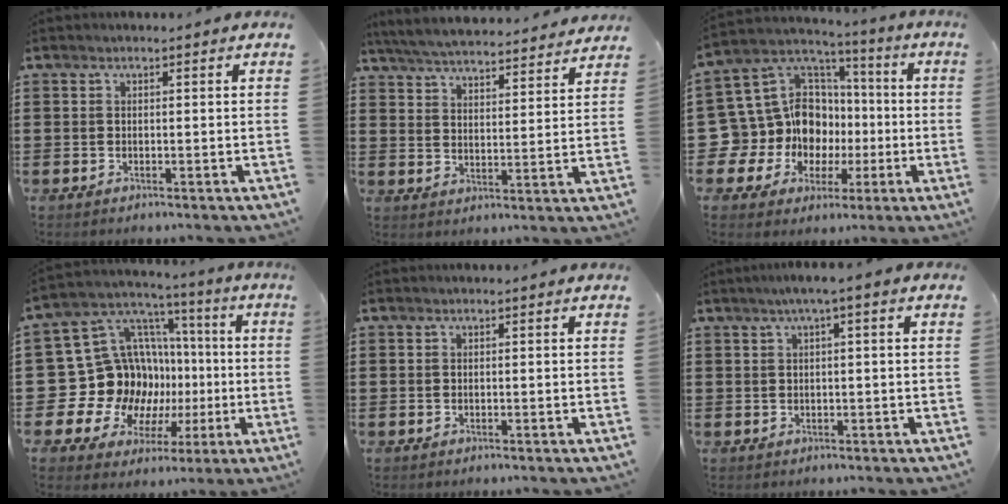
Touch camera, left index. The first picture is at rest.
{"total": 5.4, "force": [5.4, 0.0, 0.9], "torque": [-0.045, -0.035, 0.092]}
{"total": 14.3, "force": [-1.2, 13.1, 5.6], "torque": [-0.156, -0.020, -0.003]}
{"total": 17.7, "force": [-1.9, 16.2, 6.9], "torque": [-0.166, -0.039, 0.013]}
{"total": 0.0}
{"total": 2.0, "force": [0.4, -0.1, 2.0], "torque": [-0.035, -0.002, 0.006]}